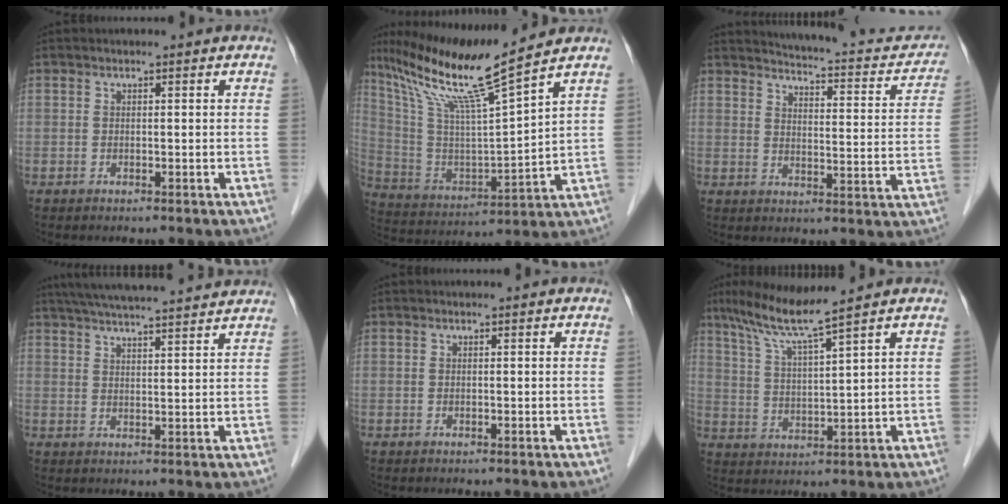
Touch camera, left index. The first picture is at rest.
{"total": 15.4, "force": [11.9, -1.8, 9.6], "torque": [-0.183, -0.003, 0.222]}
{"total": 16.1, "force": [14.6, 3.6, 5.8], "torque": [-0.054, -0.018, 0.161]}
{"total": 17.0, "force": [15.4, 1.0, 7.1], "torque": [-0.122, 0.041, 0.216]}
{"total": 0.0}
{"total": 8.0, "force": [6.2, -1.5, 4.8], "torque": [-0.094, -0.001, 0.118]}